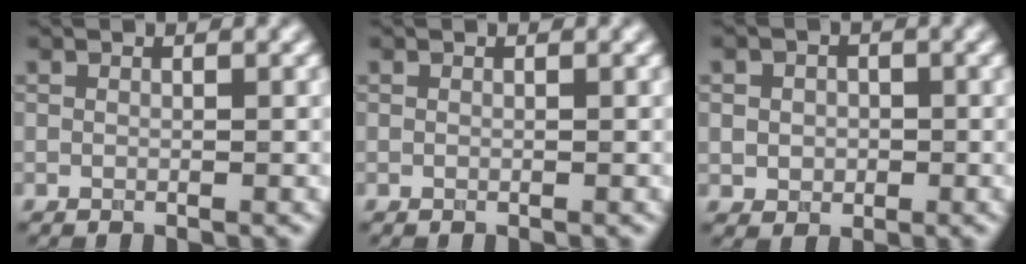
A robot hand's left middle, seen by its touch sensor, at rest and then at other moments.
{"total": 0.0}
{"total": 2.3, "force": [0.1, 2.0, 1.1], "torque": [-0.011, 0.005, -0.006]}